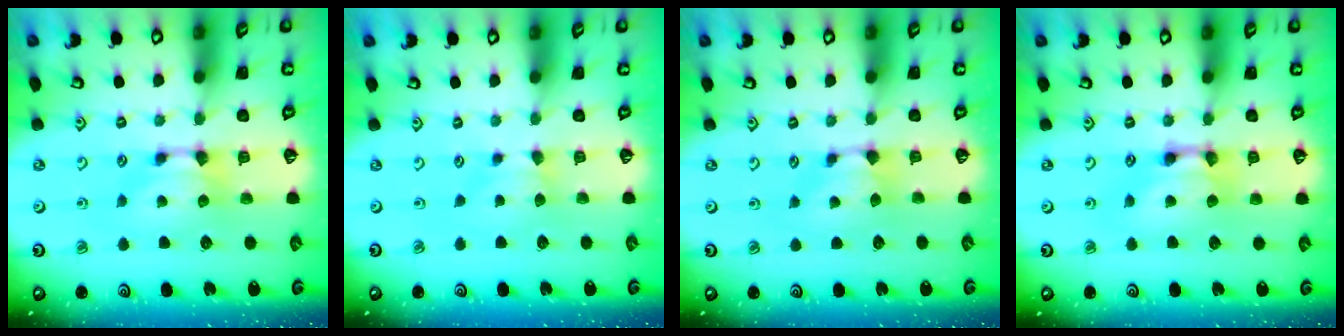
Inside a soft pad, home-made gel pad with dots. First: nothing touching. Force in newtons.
{"total": 1.7, "press": 1.6, "slide": 0.4}
{"total": 0.9, "press": 0.6, "slide": 0.6}
{"total": 2.6, "press": 2.6, "slide": 0.2}